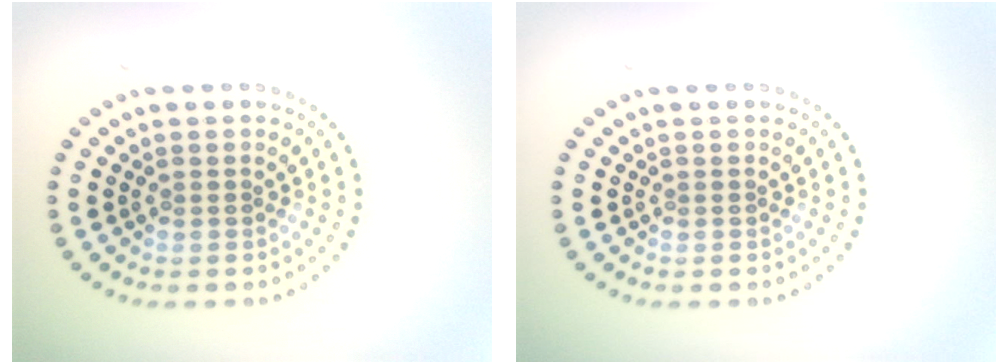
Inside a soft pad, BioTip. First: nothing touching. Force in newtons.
{"total": 0.0}